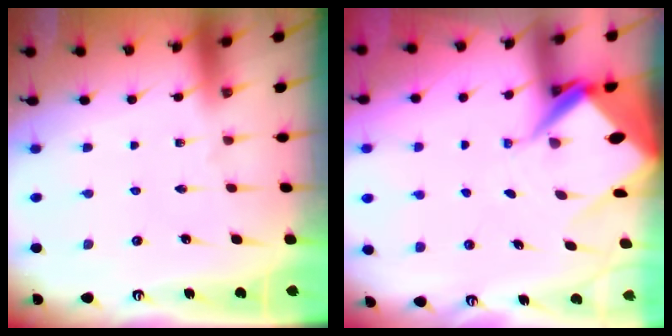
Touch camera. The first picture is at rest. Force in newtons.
{"total": 9.5, "press": 9.5, "slide": 1.1}